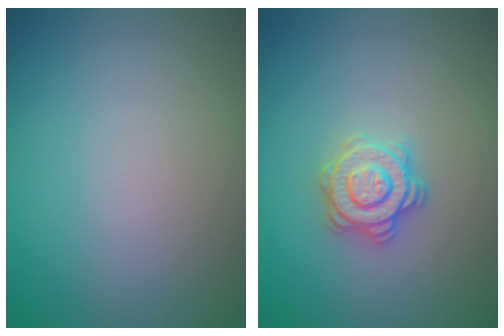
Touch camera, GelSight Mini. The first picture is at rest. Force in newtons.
{"total": 2.8, "press": 2.8, "slide": 0.2}